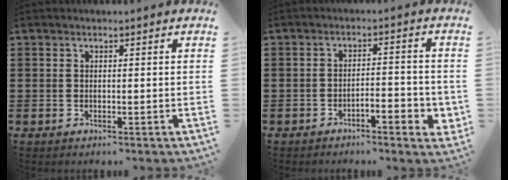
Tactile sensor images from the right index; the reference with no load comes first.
{"total": 3.4, "force": [-2.2, 0.7, 2.5], "torque": [-0.040, 0.006, -0.042]}